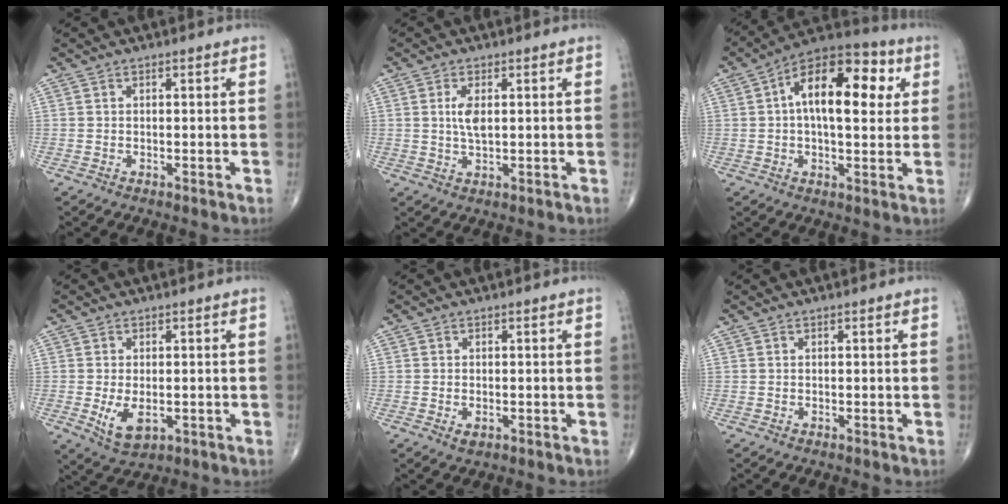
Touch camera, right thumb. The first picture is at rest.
{"total": 3.9, "force": [0.8, 1.6, 3.4], "torque": [-0.068, -0.005, 0.016]}
{"total": 17.6, "force": [3.9, 8.7, 14.8], "torque": [-0.202, 0.023, 0.048]}
{"total": 5.7, "force": [-1.1, 3.3, 4.6], "torque": [-0.075, -0.012, -0.010]}
{"total": 1.5, "force": [-0.4, 1.0, 1.1], "torque": [-0.015, -0.001, -0.005]}
{"total": 0.0}